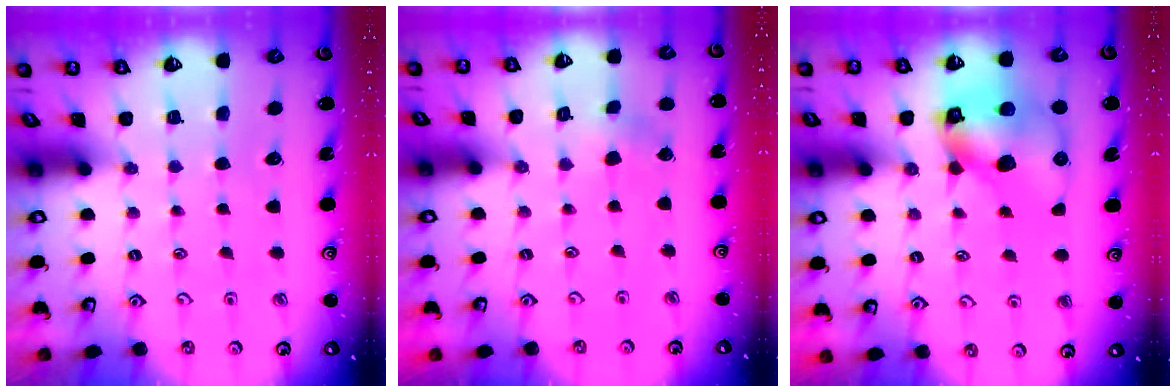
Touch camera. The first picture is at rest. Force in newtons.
{"total": 2.4, "press": 2.4, "slide": 0.3}
{"total": 13.6, "press": 13.4, "slide": 1.9}